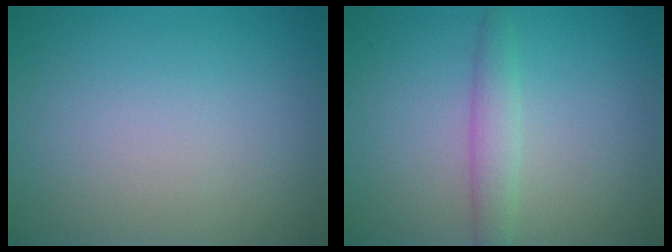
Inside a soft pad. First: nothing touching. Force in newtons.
{"total": 2.1, "press": 2.1, "slide": 0.1}